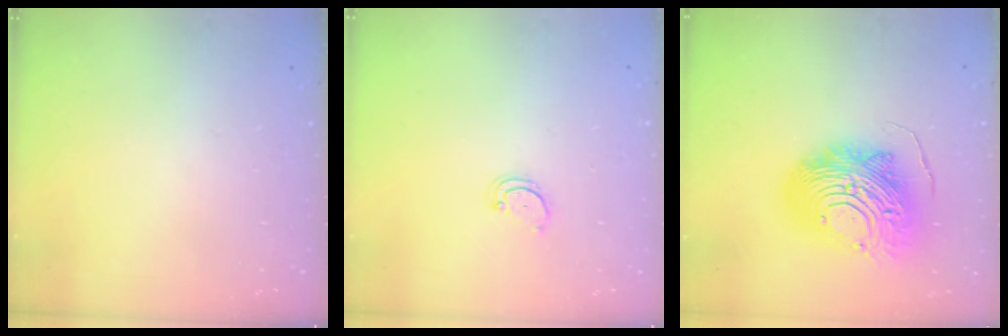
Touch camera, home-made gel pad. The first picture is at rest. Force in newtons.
{"total": 2.7, "press": 2.7, "slide": 0.3}
{"total": 20.1, "press": 20.0, "slide": 2.0}